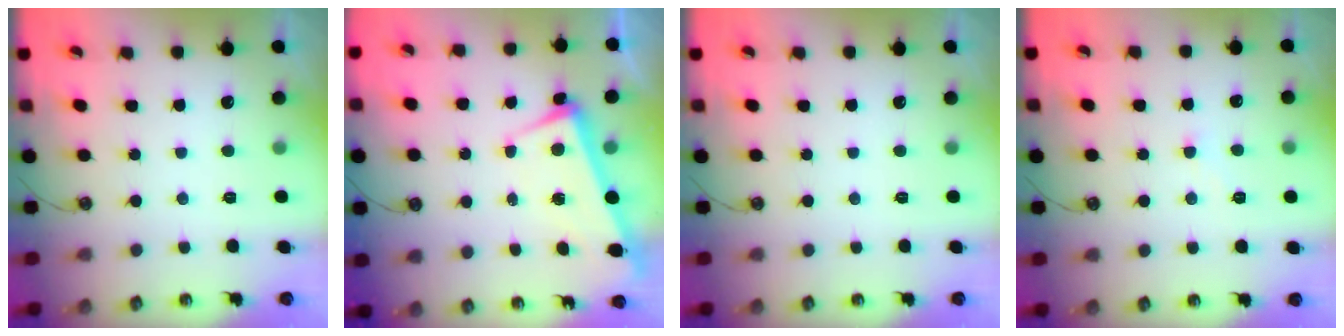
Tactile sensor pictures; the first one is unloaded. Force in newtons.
{"total": 4.0, "press": 3.8, "slide": 1.2}
{"total": 0.0}
{"total": 1.1, "press": 1.0, "slide": 0.4}